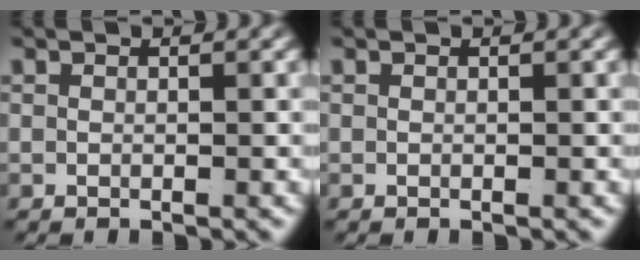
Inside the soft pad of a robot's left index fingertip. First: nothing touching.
{"total": 0.0}